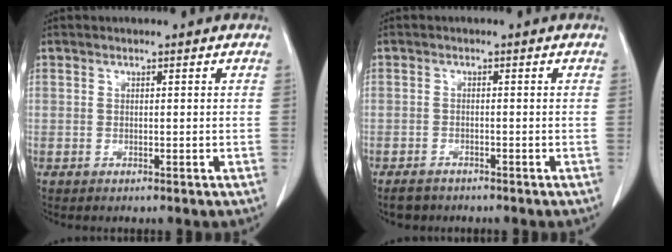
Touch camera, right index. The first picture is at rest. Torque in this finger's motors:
{"motor_torque": [0.09, -0.04, 0.02, 0.02]}